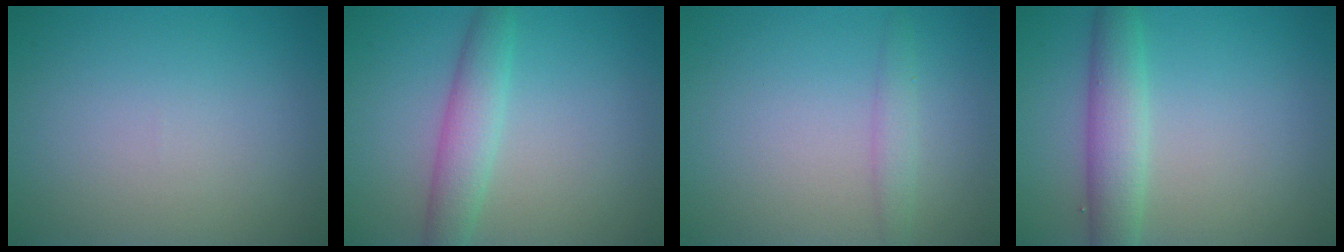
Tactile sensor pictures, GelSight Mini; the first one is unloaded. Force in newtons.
{"total": 3.4, "press": 3.4, "slide": 0.3}
{"total": 1.5, "press": 1.5, "slide": 0.1}
{"total": 3.8, "press": 3.8, "slide": 0.1}